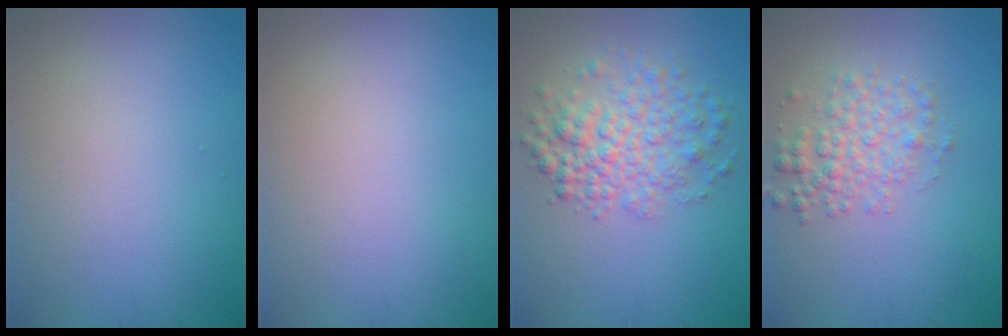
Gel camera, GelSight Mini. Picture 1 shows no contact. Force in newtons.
{"total": 0.0}
{"total": 5.0, "press": 5.0, "slide": 0.2}
{"total": 3.2, "press": 3.2, "slide": 0.1}